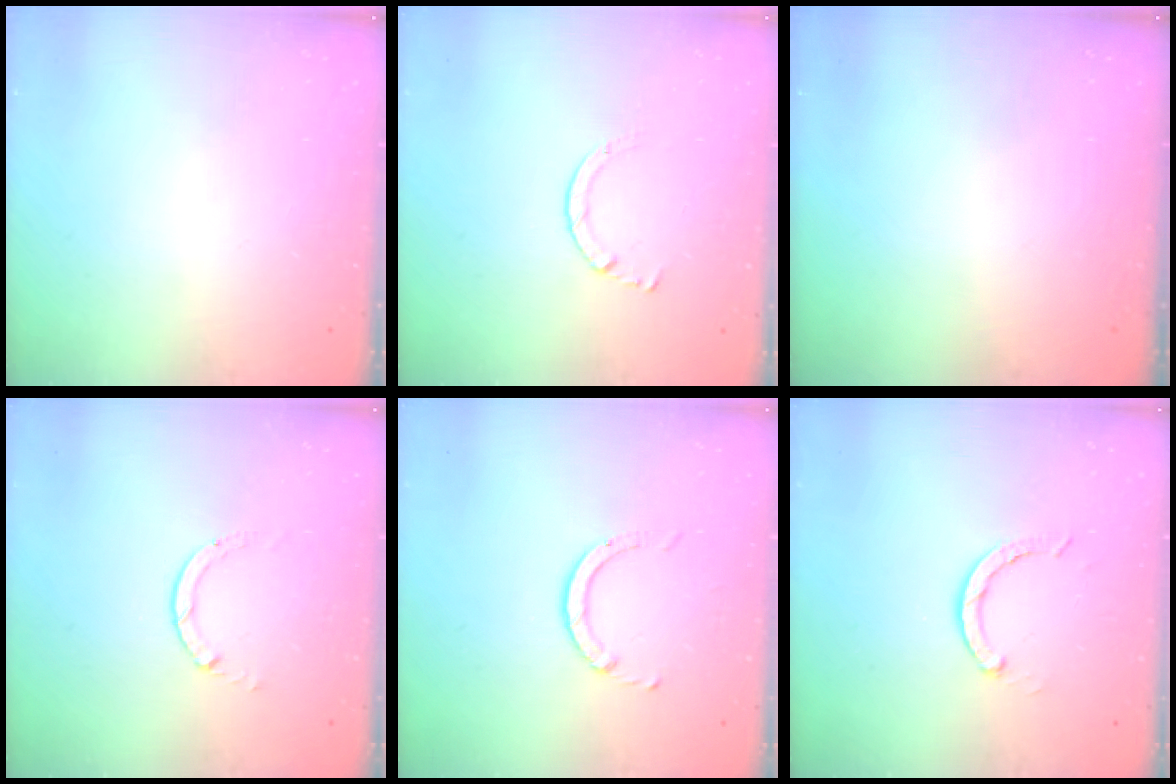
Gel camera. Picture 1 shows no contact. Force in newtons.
{"total": 1.7, "press": 1.7, "slide": 0.2}
{"total": 0.0}
{"total": 0.9, "press": 0.9, "slide": 0.1}
{"total": 2.3, "press": 2.3, "slide": 0.3}
{"total": 2.9, "press": 2.8, "slide": 0.5}